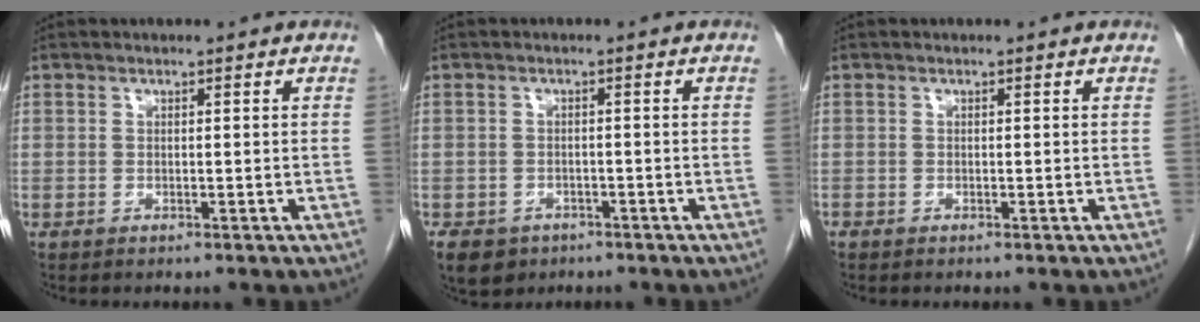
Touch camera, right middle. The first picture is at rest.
{"total": 5.8, "force": [-3.6, 4.2, 1.7], "torque": [-0.029, 0.001, -0.051]}
{"total": 0.0}